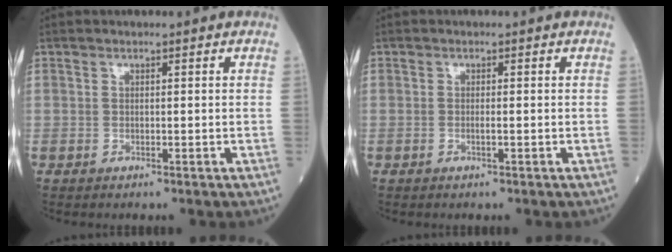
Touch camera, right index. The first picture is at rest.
{"total": 0.7, "force": [-0.3, -0.1, 0.7], "torque": [-0.016, 0.000, -0.004]}